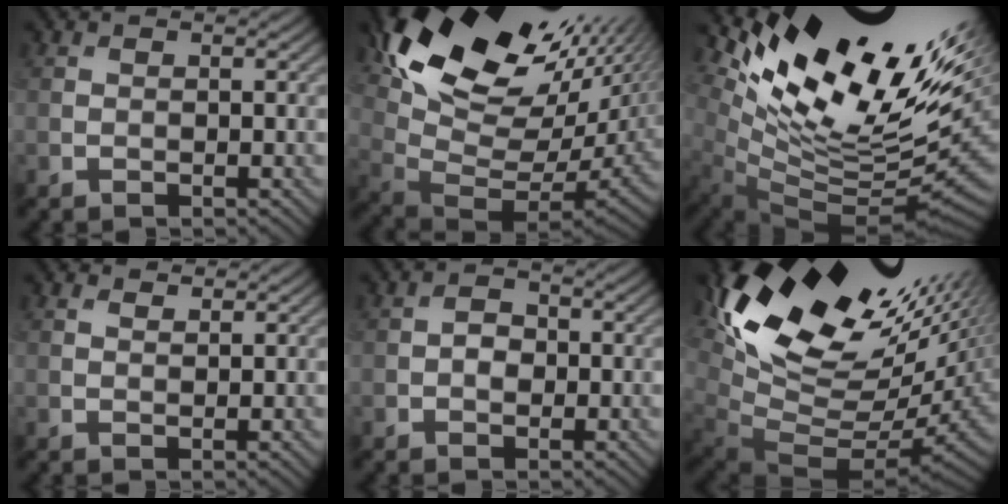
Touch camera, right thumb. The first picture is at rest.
{"total": 18.6, "force": [8.6, 9.1, 13.8], "torque": [-0.227, -0.008, 0.192]}
{"total": 15.7, "force": [6.3, 6.4, 12.9], "torque": [-0.196, -0.008, 0.145]}
{"total": 1.7, "force": [1.6, 0.5, 0.4], "torque": [-0.012, 0.002, 0.038]}
{"total": 2.0, "force": [-0.5, 1.7, 1.0], "torque": [-0.013, -0.001, -0.009]}
{"total": 18.2, "force": [8.4, 8.7, 13.6], "torque": [-0.241, -0.003, 0.183]}